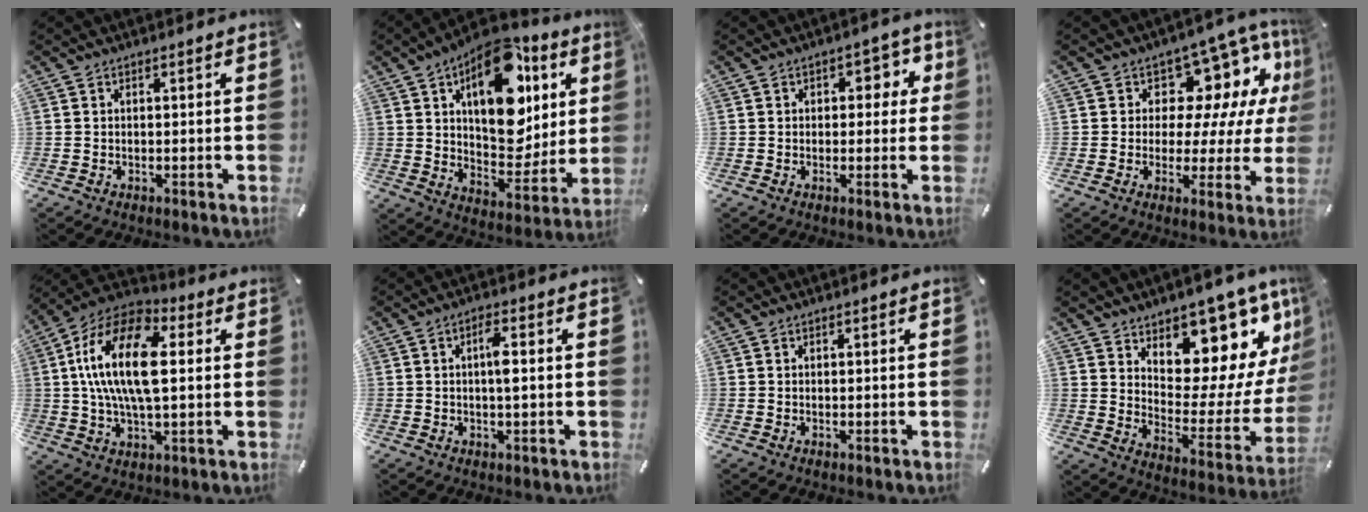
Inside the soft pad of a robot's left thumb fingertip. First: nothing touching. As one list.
[{"total": 22.5, "force": [9.2, 13.2, 15.7], "torque": [-0.217, -0.058, 0.156]}, {"total": 5.2, "force": [0.9, 3.7, 3.5], "torque": [-0.033, -0.001, 0.006]}, {"total": 12.3, "force": [6.3, 8.2, 6.7], "torque": [-0.091, -0.053, 0.113]}, {"total": 18.7, "force": [2.4, 9.4, 15.9], "torque": [-0.341, 0.003, 0.038]}, {"total": 4.4, "force": [0.1, 0.9, 4.3], "torque": [-0.083, 0.005, -0.002]}, {"total": 0.0}, {"total": 12.5, "force": [9.5, 6.6, 4.7], "torque": [-0.030, -0.119, 0.153]}]